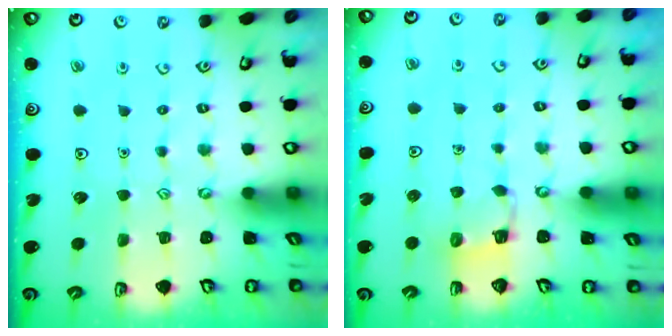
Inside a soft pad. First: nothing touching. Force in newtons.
{"total": 3.3, "press": 3.2, "slide": 0.6}